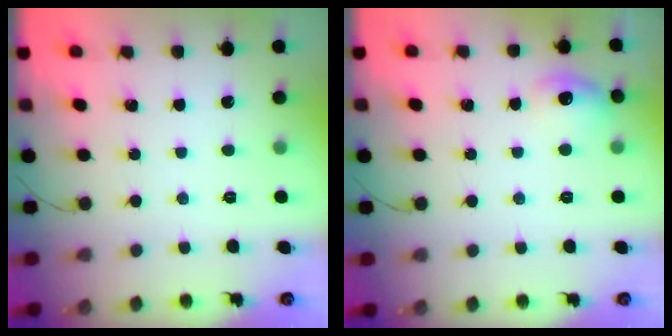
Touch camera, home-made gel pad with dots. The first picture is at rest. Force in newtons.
{"total": 8.5, "press": 8.4, "slide": 1.4}